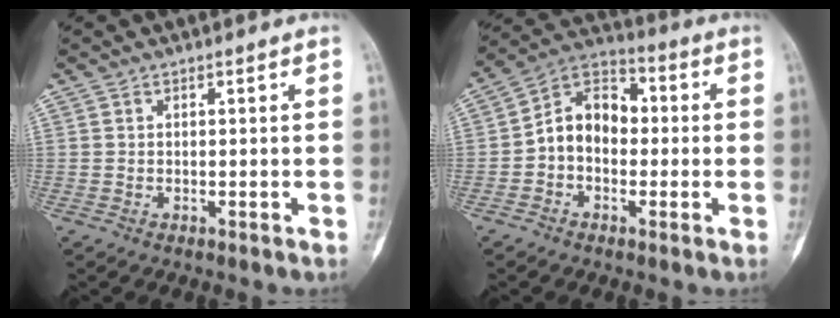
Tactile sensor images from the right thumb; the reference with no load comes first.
{"total": 10.4, "force": [-0.7, 7.7, 7.0], "torque": [-0.087, 0.038, -0.029]}